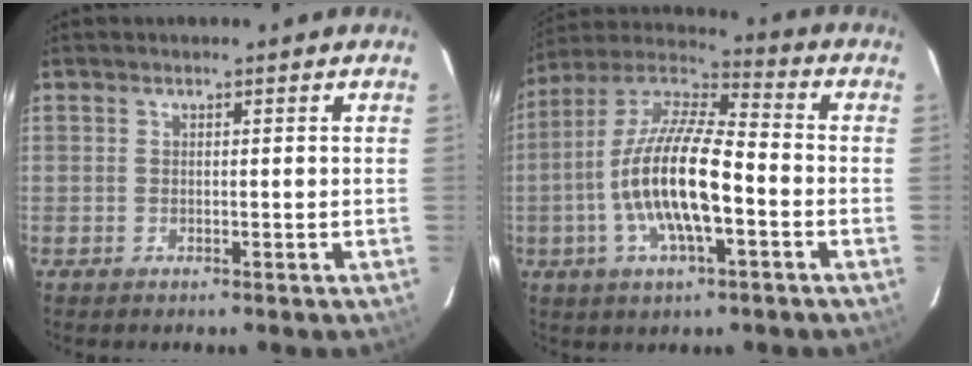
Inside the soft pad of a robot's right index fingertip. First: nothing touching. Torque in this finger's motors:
{"motor_torque": [1.73, -0.41, 1.05, 0.21]}